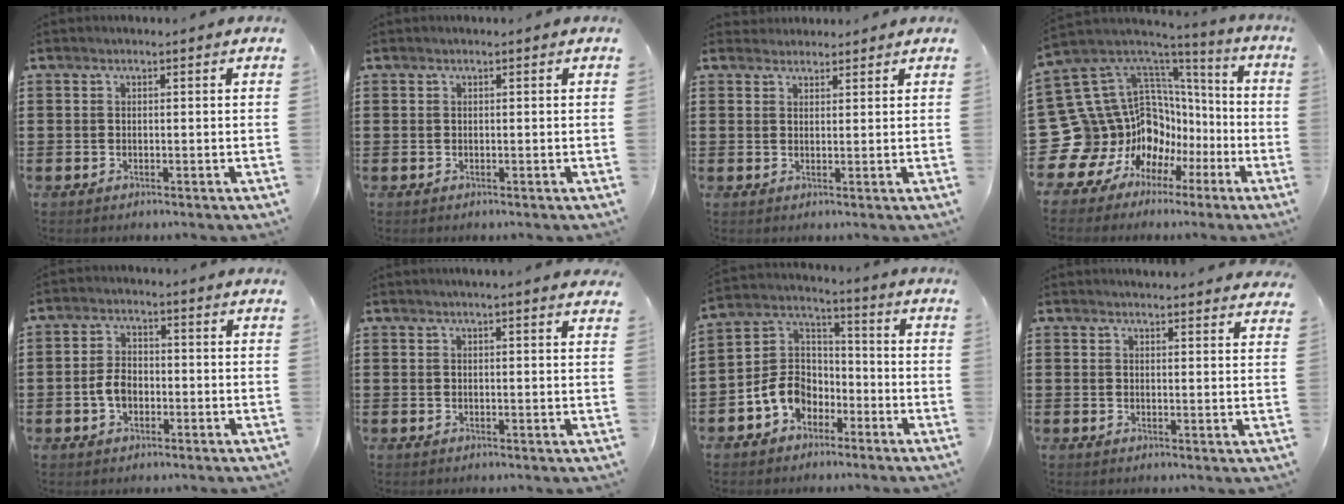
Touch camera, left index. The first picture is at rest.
{"total": 0.0}
{"total": 1.9, "force": [1.8, 0.6, 0.0], "torque": [-0.005, 0.003, 0.036]}
{"total": 15.3, "force": [-3.0, 13.9, 5.6], "torque": [-0.176, -0.043, 0.005]}
{"total": 4.0, "force": [-1.0, 2.6, 3.0], "torque": [-0.077, -0.001, -0.025]}
{"total": 1.6, "force": [1.4, -0.1, 0.8], "torque": [-0.018, 0.000, 0.026]}
{"total": 7.8, "force": [-4.0, 6.1, 2.9], "torque": [-0.091, 0.019, -0.083]}
{"total": 2.3, "force": [2.3, -0.1, 0.0], "torque": [-0.007, -0.006, 0.044]}